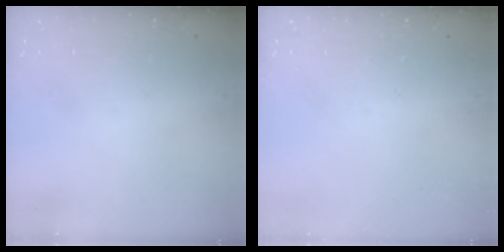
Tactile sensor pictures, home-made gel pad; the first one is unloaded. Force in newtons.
{"total": 0.0}